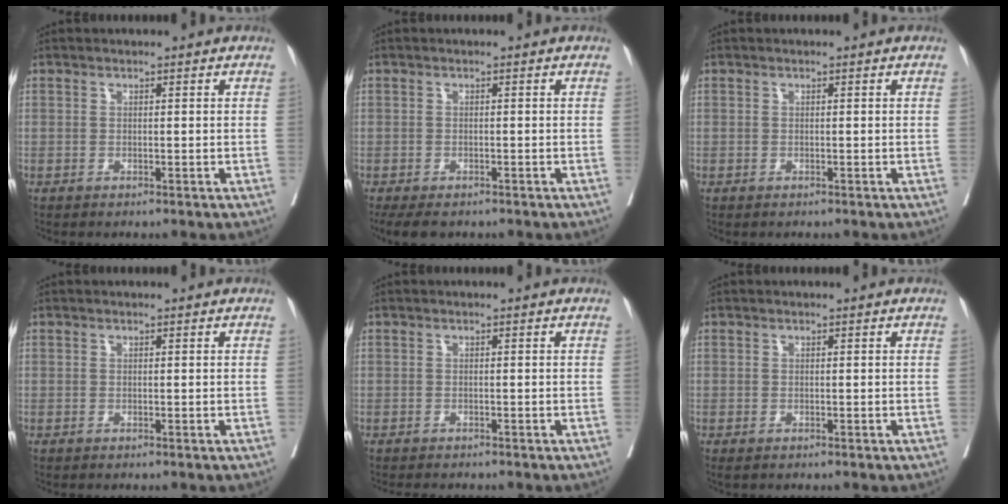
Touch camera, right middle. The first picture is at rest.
{"total": 5.6, "force": [-4.3, 2.4, 2.7], "torque": [-0.040, -0.010, -0.066]}
{"total": 0.0}
{"total": 0.0}
{"total": 2.5, "force": [-2.2, 0.6, 0.9], "torque": [-0.014, -0.005, -0.029]}
{"total": 0.0}